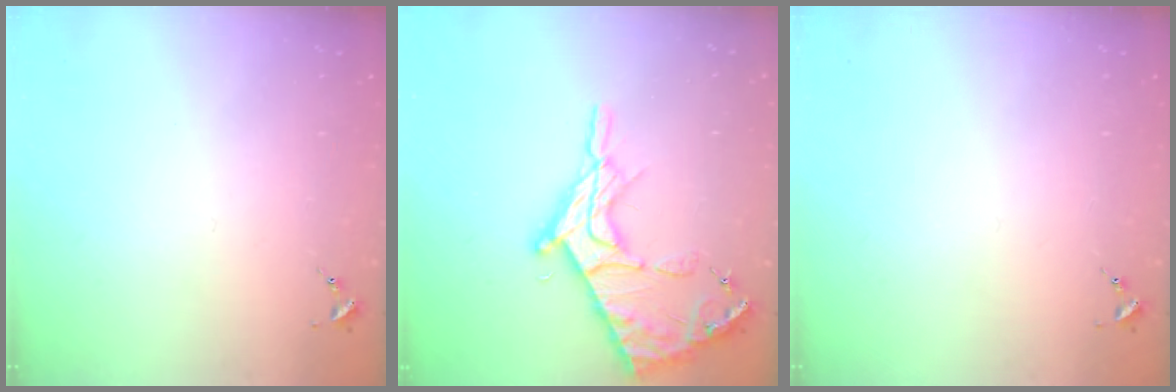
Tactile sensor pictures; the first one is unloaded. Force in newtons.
{"total": 16.8, "press": 16.8, "slide": 1.3}
{"total": 0.0}